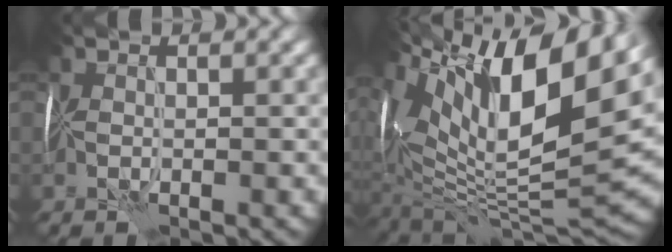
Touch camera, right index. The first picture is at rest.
{"total": 15.3, "force": [6.8, 5.6, 12.5], "torque": [-0.210, 0.026, 0.120]}